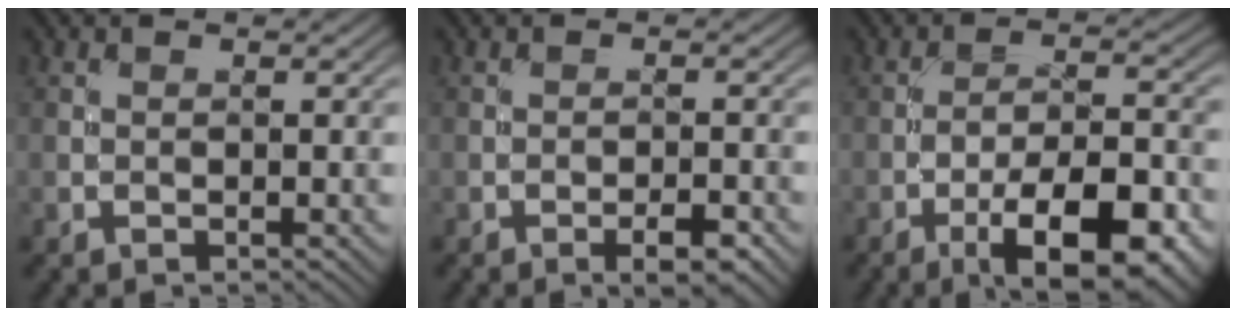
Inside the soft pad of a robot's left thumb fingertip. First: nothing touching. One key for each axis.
{"total": 3.2, "fx": -1.9, "fy": 0.9, "fz": 2.4, "tx": -0.037, "ty": 0.004, "tz": -0.028}
{"total": 11.8, "fx": -6.3, "fy": 3.8, "fz": 9.3, "tx": -0.145, "ty": 0.004, "tz": -0.100}